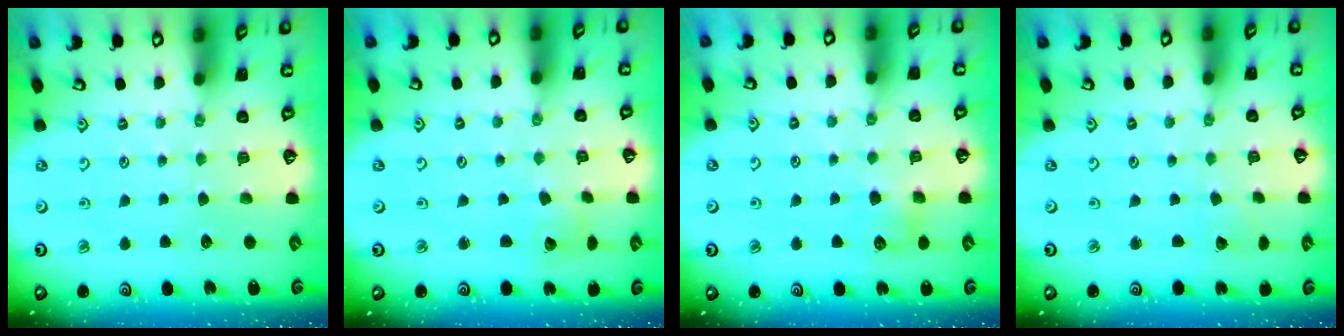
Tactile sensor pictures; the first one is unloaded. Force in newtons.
{"total": 2.4, "press": 2.4, "slide": 0.3}
{"total": 5.4, "press": 5.4, "slide": 0.7}
{"total": 1.1, "press": 1.1, "slide": 0.1}